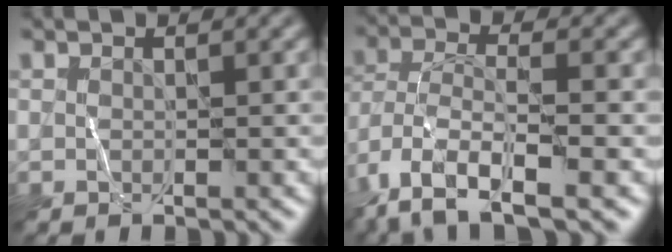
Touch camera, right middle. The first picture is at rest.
{"total": 9.3, "force": [-5.5, 3.0, 6.9], "torque": [-0.146, -0.012, -0.109]}